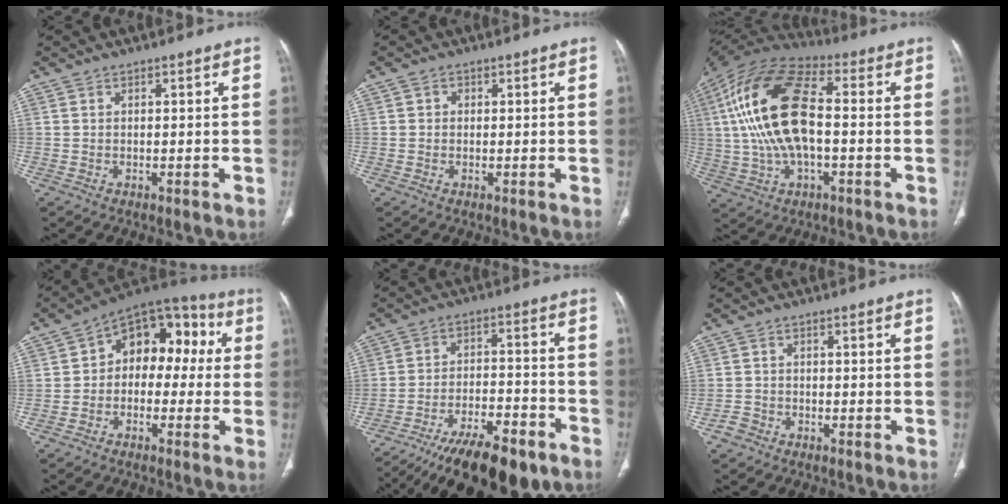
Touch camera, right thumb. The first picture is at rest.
{"total": 1.0, "force": [0.1, 1.0, 0.3], "torque": [0.001, 0.003, 0.000]}
{"total": 20.7, "force": [0.6, 10.1, 18.1], "torque": [-0.367, 0.026, 0.007]}
{"total": 13.3, "force": [0.8, 9.2, 9.6], "torque": [-0.083, 0.055, -0.008]}
{"total": 19.8, "force": [-14.6, 6.6, 11.6], "torque": [-0.175, 0.055, -0.238]}
{"total": 2.1, "force": [-1.5, 1.4, 0.3], "torque": [-0.010, 0.009, -0.031]}